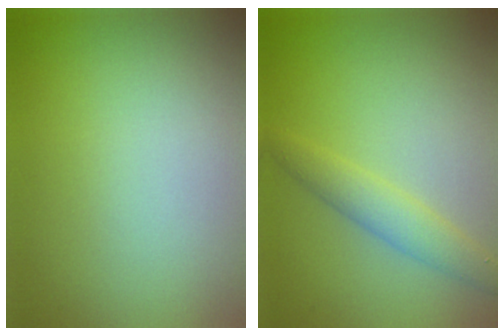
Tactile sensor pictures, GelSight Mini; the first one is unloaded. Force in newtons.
{"total": 2.6, "press": 2.6, "slide": 0.1}